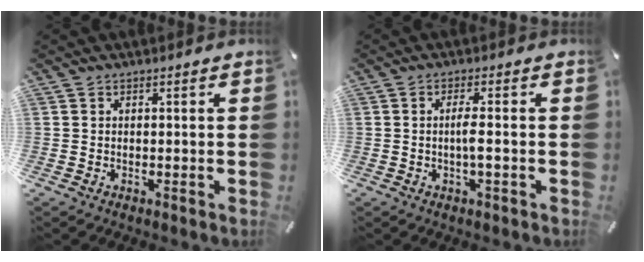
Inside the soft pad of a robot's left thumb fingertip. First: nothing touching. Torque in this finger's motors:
{"motor_torque": [-0.07, 0.02, 0.07, -0.04, 0.13]}